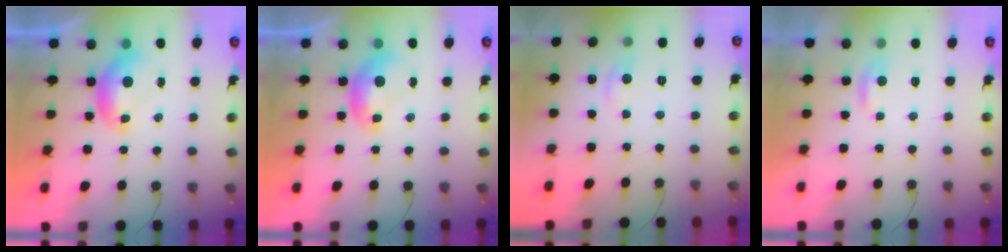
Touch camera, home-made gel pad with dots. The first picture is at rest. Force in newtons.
{"total": 0.0}
{"total": 1.3, "press": 0.9, "slide": 0.9}
{"total": 2.2, "press": 2.2, "slide": 0.3}